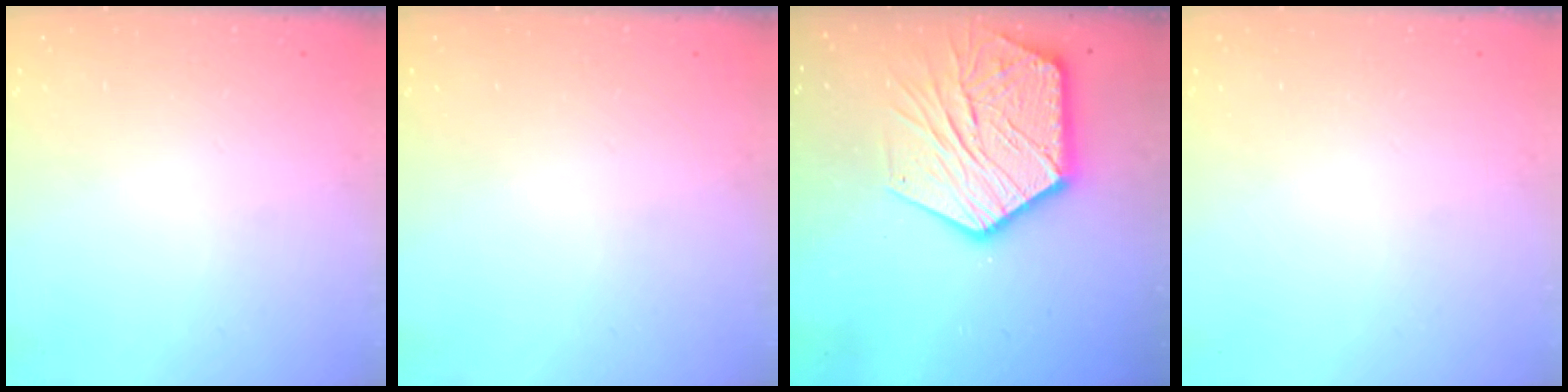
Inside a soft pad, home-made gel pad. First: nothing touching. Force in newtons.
{"total": 0.0}
{"total": 20.8, "press": 20.8, "slide": 1.2}
{"total": 0.0}